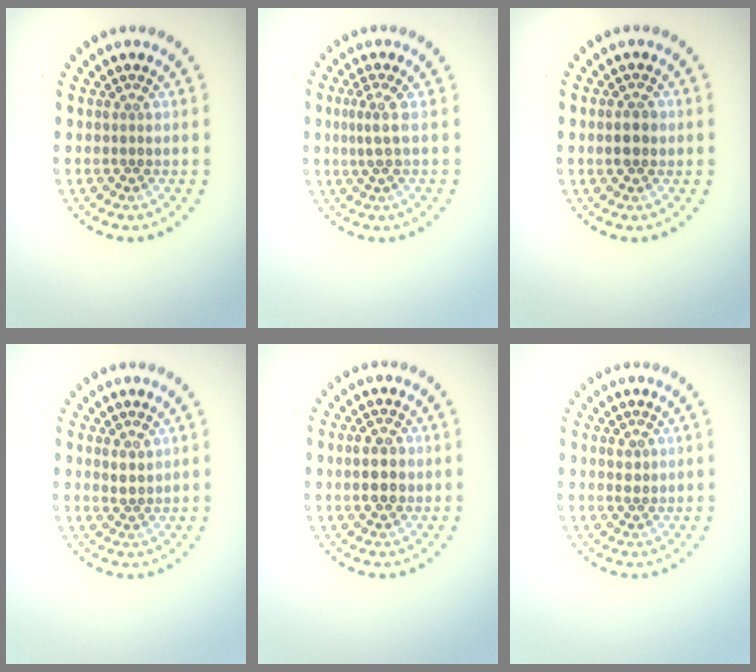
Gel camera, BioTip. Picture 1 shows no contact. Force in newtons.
{"total": 2.1, "press": 1.4, "slide": 1.6}
{"total": 2.3, "press": 2.3, "slide": 0.0}
{"total": 1.4, "press": 1.2, "slide": 0.6}
{"total": 3.0, "press": 3.0, "slide": 0.0}
{"total": 1.1, "press": 1.0, "slide": 0.4}